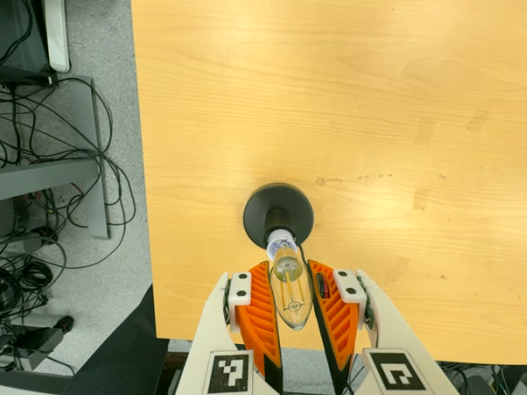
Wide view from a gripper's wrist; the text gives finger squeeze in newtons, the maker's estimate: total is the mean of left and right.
{"total": 13.0, "left": 13.9, "right": 12.1}